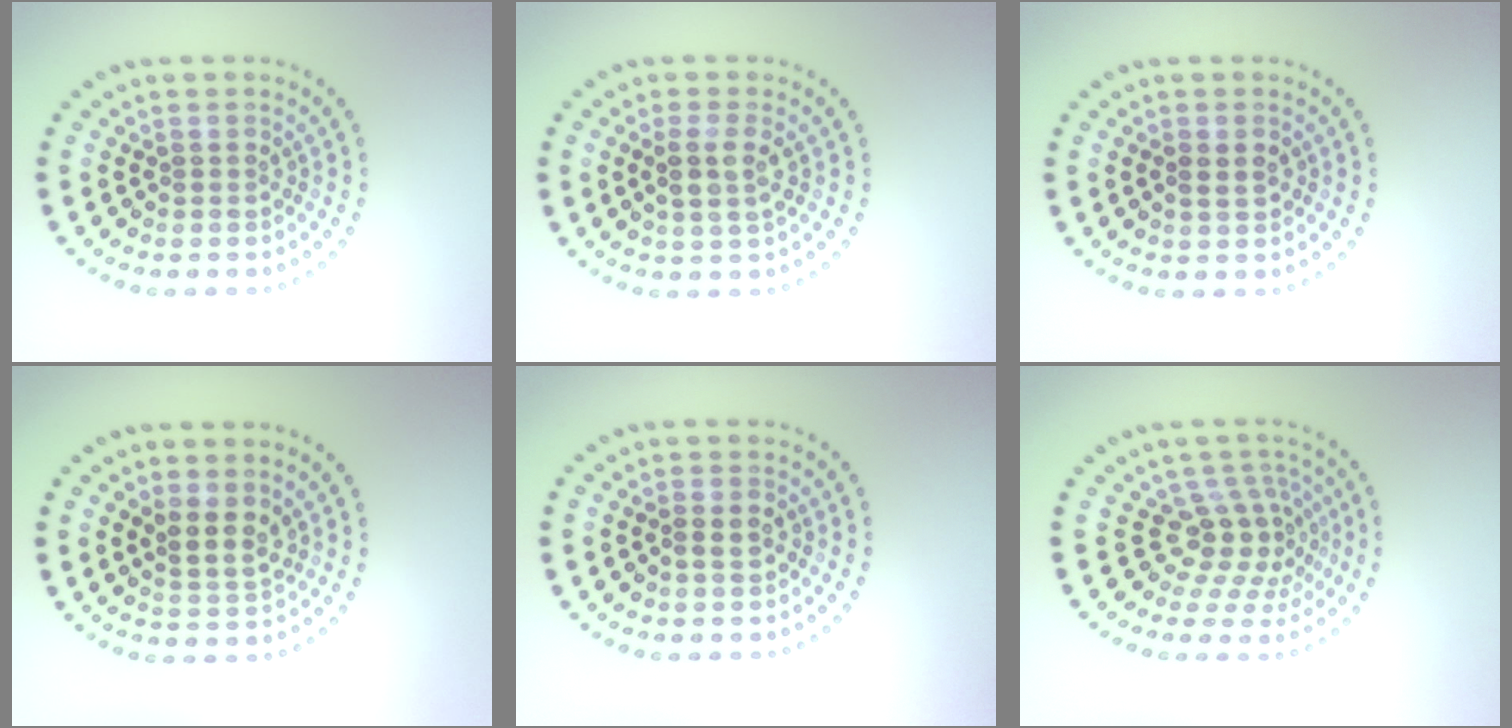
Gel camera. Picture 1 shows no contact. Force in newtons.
{"total": 2.2, "press": 2.0, "slide": 0.8}
{"total": 1.2, "press": 1.2, "slide": 0.0}
{"total": 2.5, "press": 2.3, "slide": 1.1}
{"total": 0.9, "press": 0.9, "slide": 0.2}
{"total": 3.9, "press": 2.7, "slide": 2.8}